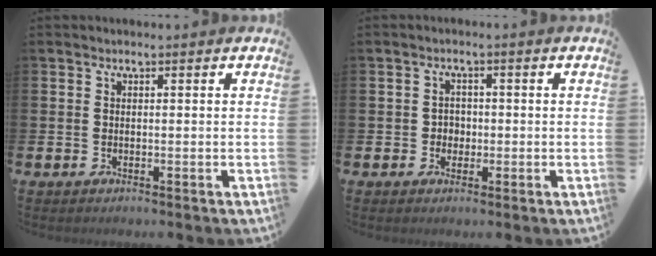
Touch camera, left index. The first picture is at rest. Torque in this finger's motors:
{"motor_torque": [0.08, 0.03, 0.00, 0.00]}